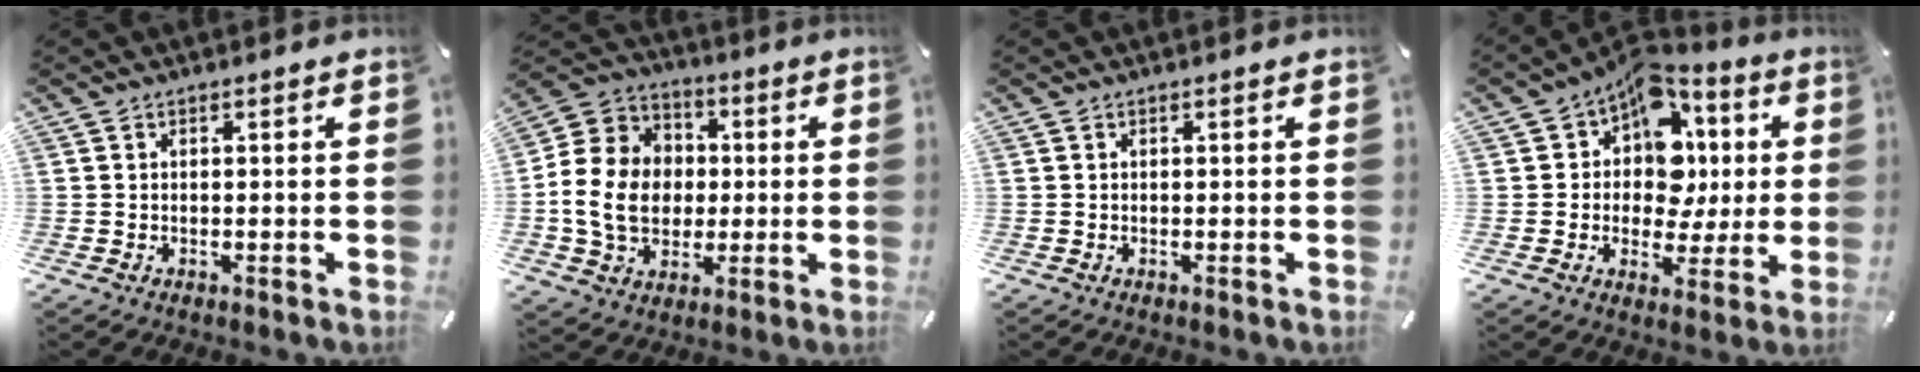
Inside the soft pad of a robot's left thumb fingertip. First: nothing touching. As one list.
[{"total": 14.6, "force": [-1.6, 12.5, 7.4], "torque": [-0.172, 0.022, -0.027]}, {"total": 0.0}, {"total": 13.1, "force": [4.4, 10.4, 6.5], "torque": [-0.102, -0.034, 0.084]}]